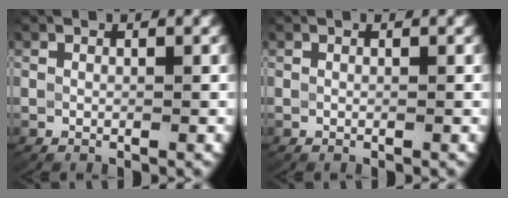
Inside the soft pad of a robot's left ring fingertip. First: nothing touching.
{"total": 0.0}